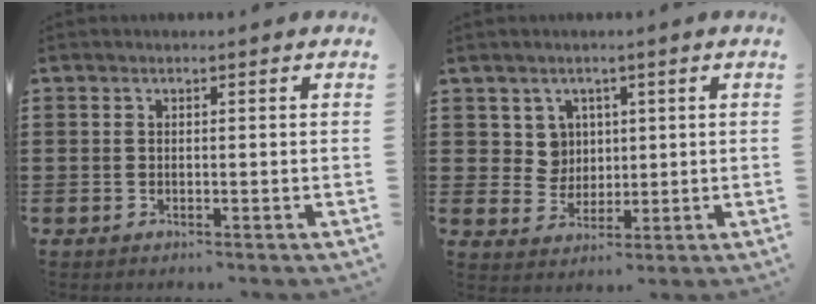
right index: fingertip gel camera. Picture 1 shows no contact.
{"total": 4.6, "force": [1.6, 4.1, 1.4], "torque": [-0.039, 0.008, 0.030]}